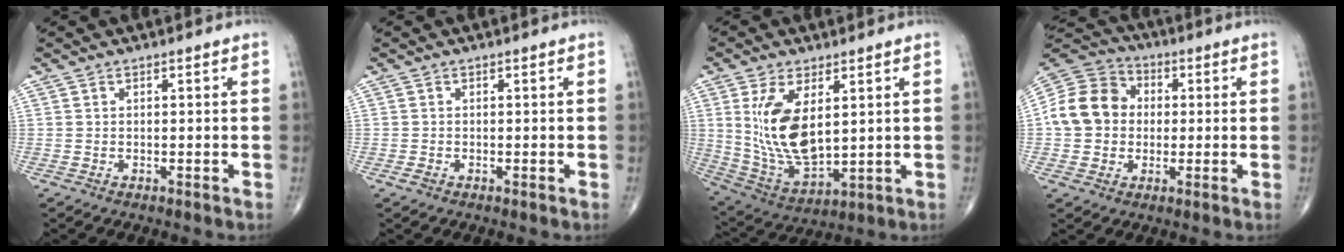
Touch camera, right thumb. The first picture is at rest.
{"total": 0.7, "force": [-0.3, 0.5, 0.5], "torque": [-0.012, -0.001, -0.006]}
{"total": 14.3, "force": [3.3, 7.2, 11.9], "torque": [-0.223, -0.021, 0.084]}
{"total": 13.1, "force": [0.3, 11.2, 6.7], "torque": [-0.109, 0.030, -0.005]}